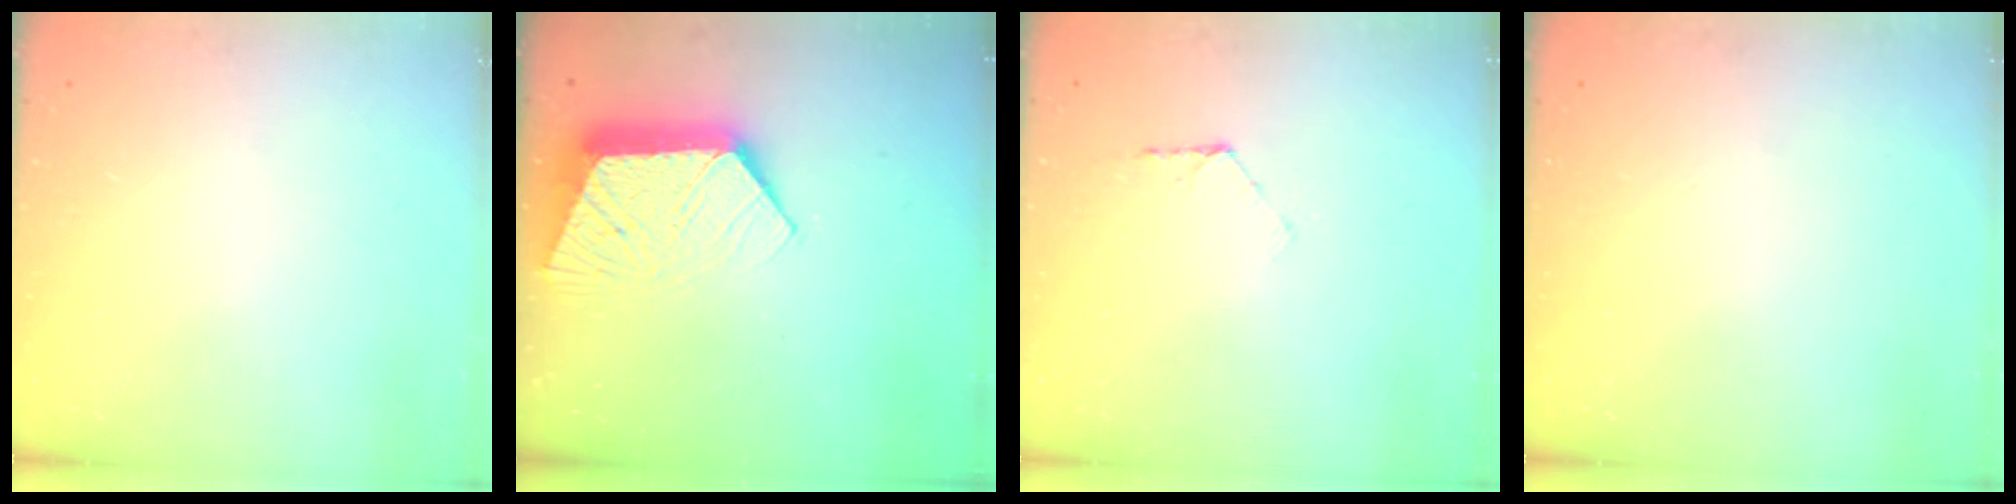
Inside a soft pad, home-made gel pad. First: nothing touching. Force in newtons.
{"total": 12.3, "press": 12.2, "slide": 1.0}
{"total": 5.8, "press": 5.7, "slide": 0.6}
{"total": 0.0}